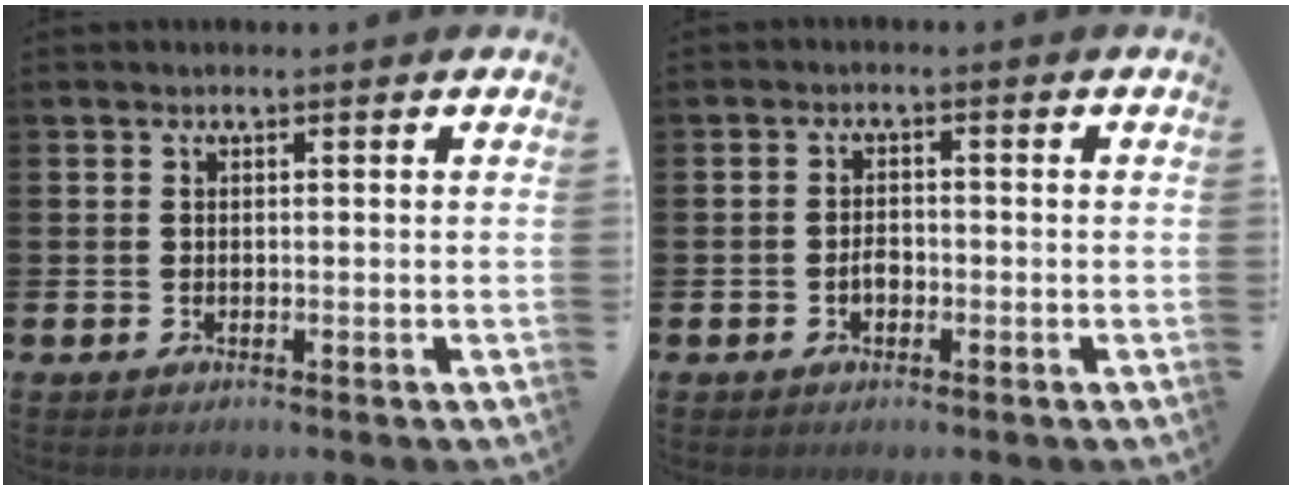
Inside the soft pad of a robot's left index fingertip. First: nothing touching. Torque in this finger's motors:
{"motor_torque": [0.14, -0.09, 0.03, 0.05]}